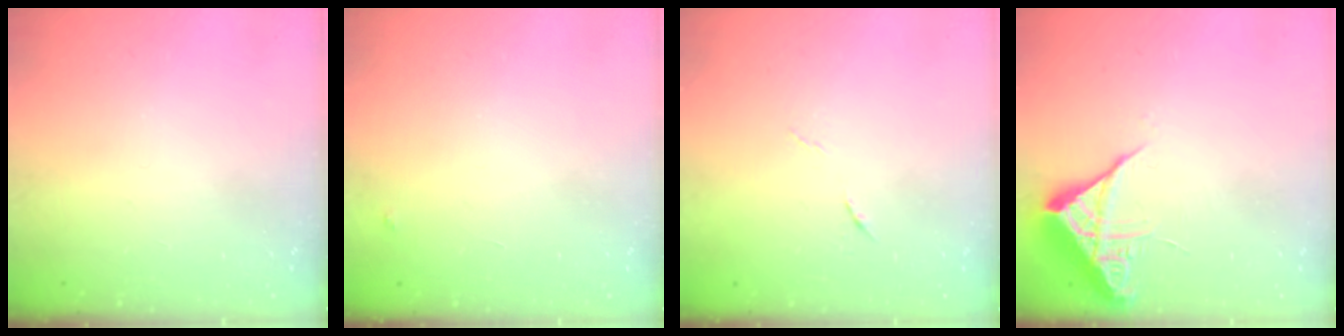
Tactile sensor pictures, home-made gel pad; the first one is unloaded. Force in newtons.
{"total": 4.0, "press": 4.0, "slide": 0.2}
{"total": 4.4, "press": 4.2, "slide": 1.3}
{"total": 6.7, "press": 6.7, "slide": 0.5}